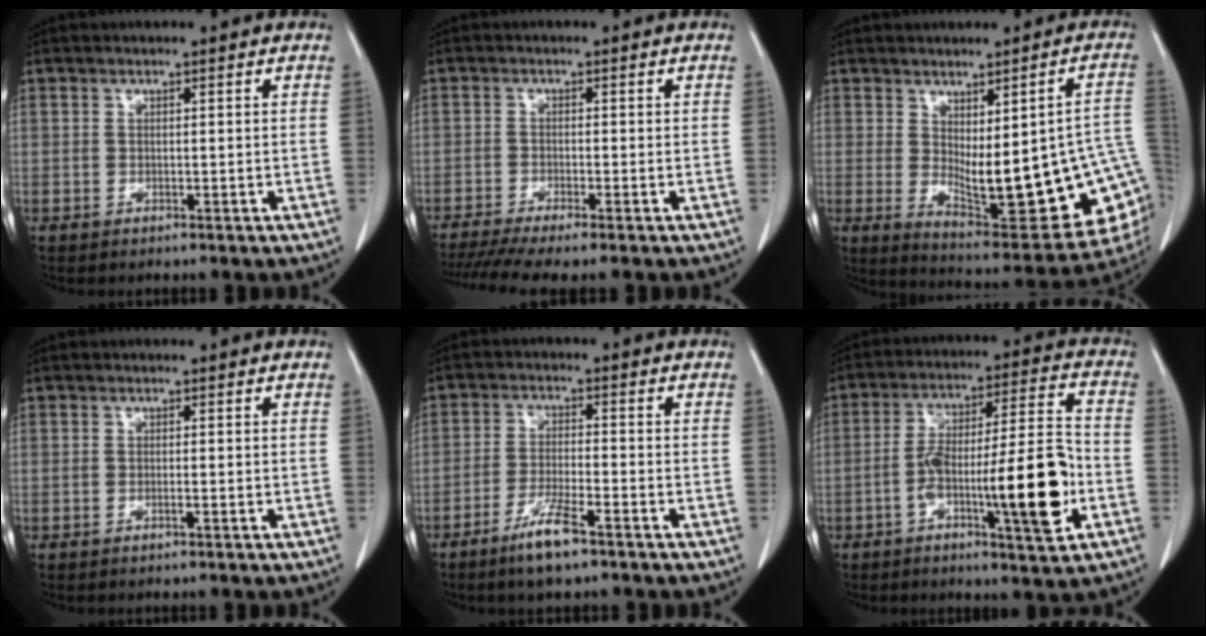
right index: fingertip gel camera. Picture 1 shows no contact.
{"total": 7.4, "force": [-5.9, -0.1, 4.4], "torque": [-0.071, -0.013, -0.098]}
{"total": 21.0, "force": [-2.6, 5.5, 20.0], "torque": [-0.198, -0.003, -0.008]}
{"total": 0.6, "force": [-0.3, -0.1, 0.6], "torque": [-0.011, 0.000, -0.003]}
{"total": 6.5, "force": [-4.4, 0.6, 4.7], "torque": [-0.097, -0.010, -0.081]}
{"total": 16.7, "force": [-5.2, 1.9, 15.8], "torque": [-0.255, 0.011, -0.078]}